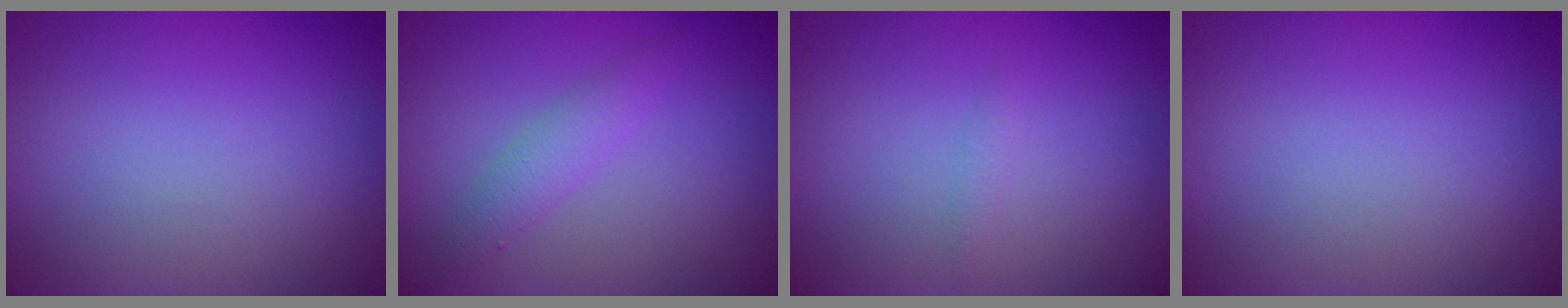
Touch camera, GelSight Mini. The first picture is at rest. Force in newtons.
{"total": 1.9, "press": 1.9, "slide": 0.0}
{"total": 0.6, "press": 0.6, "slide": 0.0}
{"total": 0.0}